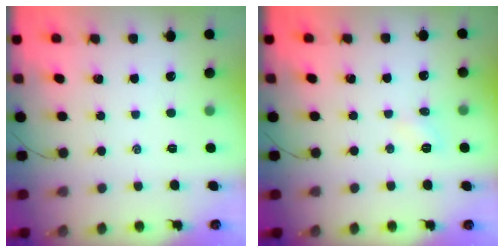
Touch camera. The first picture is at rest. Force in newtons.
{"total": 5.0, "press": 4.8, "slide": 1.6}